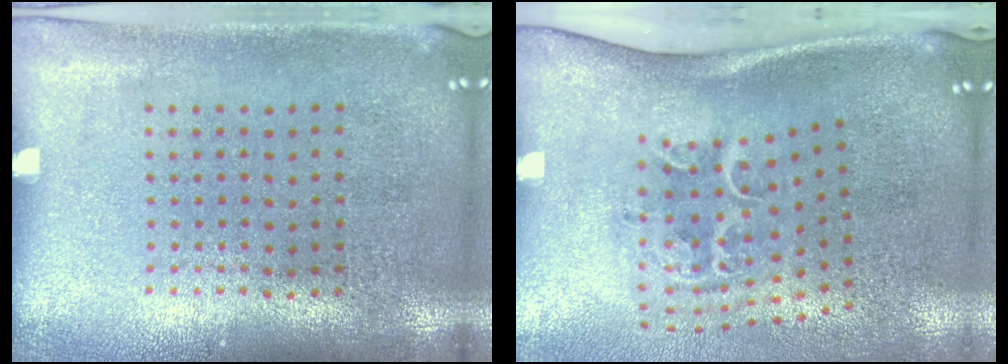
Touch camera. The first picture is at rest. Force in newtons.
{"total": 2.3, "press": 1.4, "slide": 1.8}